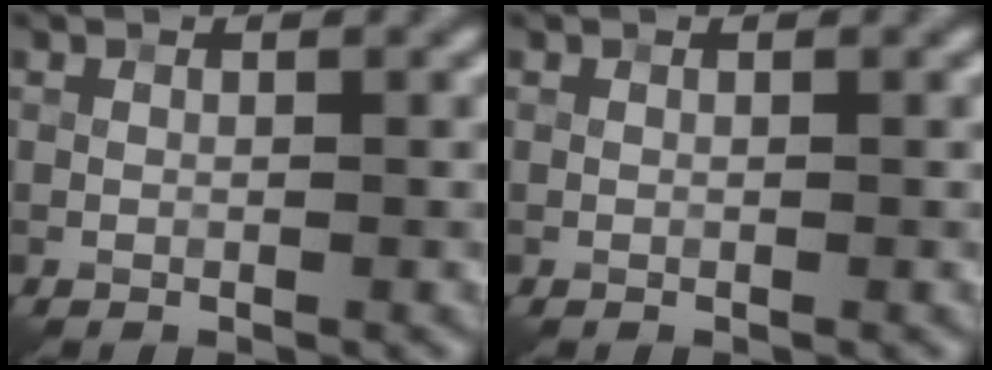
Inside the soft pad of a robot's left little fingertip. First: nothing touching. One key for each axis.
{"total": 0.0}